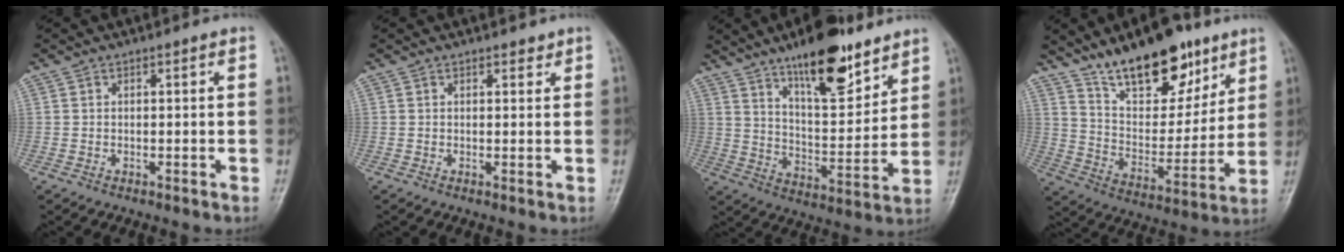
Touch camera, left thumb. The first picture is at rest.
{"total": 1.2, "force": [1.0, 0.6, 0.4], "torque": [0.004, -0.006, 0.010]}
{"total": 16.5, "force": [11.3, 5.6, 10.7], "torque": [-0.135, -0.070, 0.189]}
{"total": 19.6, "force": [13.4, 8.6, 11.4], "torque": [-0.125, -0.075, 0.230]}